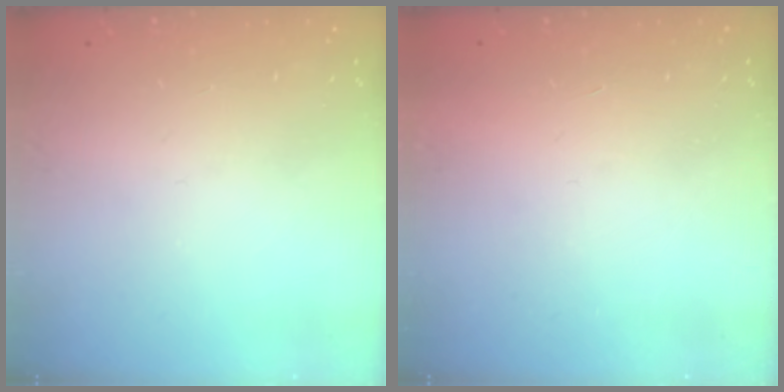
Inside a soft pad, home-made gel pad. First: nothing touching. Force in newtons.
{"total": 1.5, "press": 1.5, "slide": 0.1}